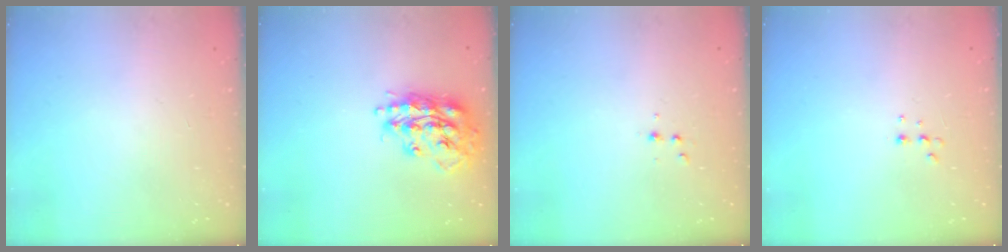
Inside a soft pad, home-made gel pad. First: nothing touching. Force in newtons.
{"total": 17.4, "press": 17.4, "slide": 1.1}
{"total": 2.9, "press": 2.7, "slide": 1.1}
{"total": 4.4, "press": 4.3, "slide": 1.0}